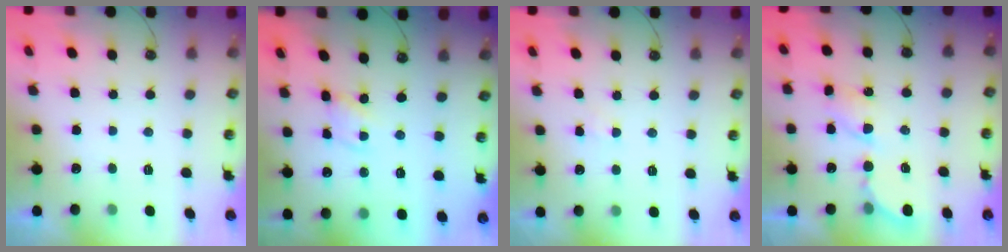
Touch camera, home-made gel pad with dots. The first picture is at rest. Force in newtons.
{"total": 1.9, "press": 1.9, "slide": 0.3}
{"total": 3.0, "press": 3.0, "slide": 0.4}
{"total": 7.0, "press": 7.0, "slide": 0.4}